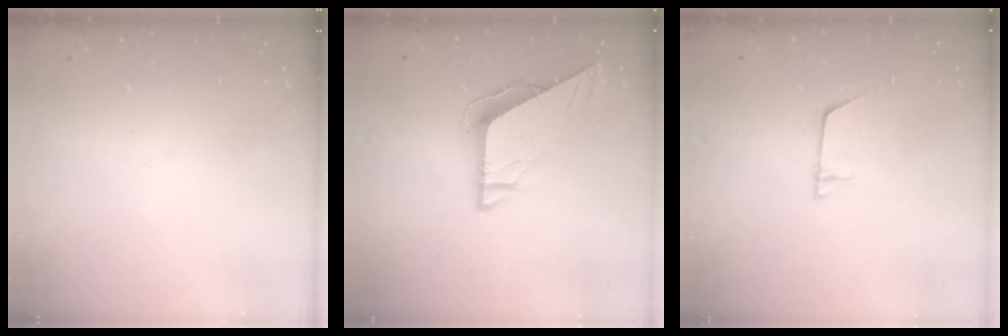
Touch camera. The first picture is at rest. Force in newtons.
{"total": 8.1, "press": 8.1, "slide": 0.3}
{"total": 5.0, "press": 5.0, "slide": 0.4}